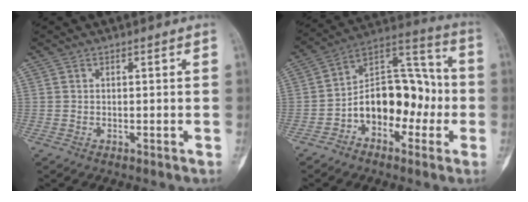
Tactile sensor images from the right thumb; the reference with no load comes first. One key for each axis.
{"total": 15.8, "fx": -3.7, "fy": 10.2, "fz": 11.5, "tx": -0.144, "ty": 0.062, "tz": -0.067}